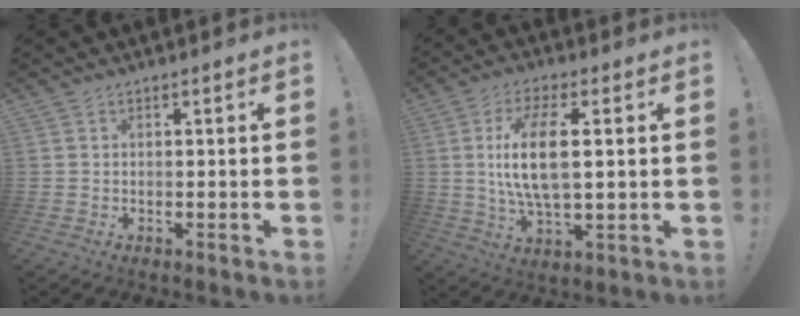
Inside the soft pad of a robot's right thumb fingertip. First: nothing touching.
{"total": 13.2, "force": [1.5, 5.0, 12.1], "torque": [-0.224, -0.005, 0.021]}